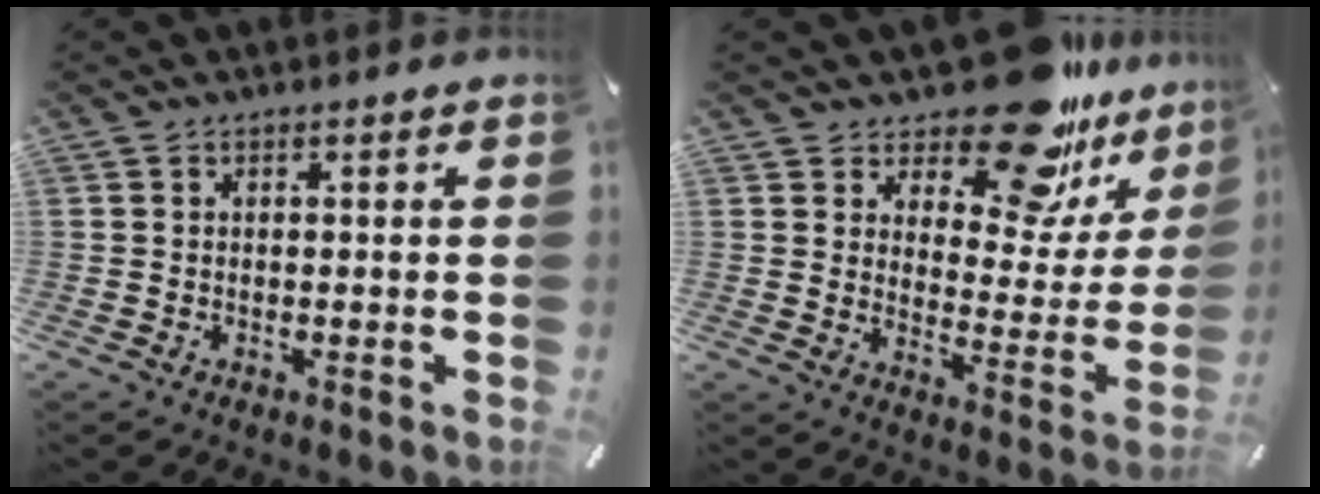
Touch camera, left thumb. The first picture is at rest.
{"total": 18.5, "force": [15.0, 7.0, 8.2], "torque": [-0.121, -0.121, 0.252]}